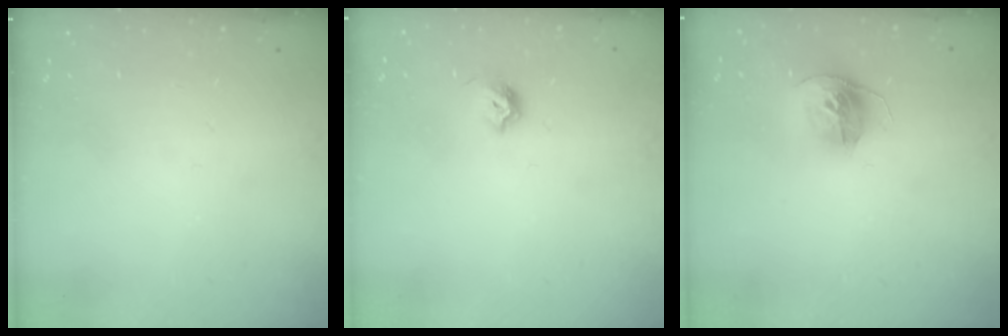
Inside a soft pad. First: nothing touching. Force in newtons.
{"total": 6.8, "press": 6.8, "slide": 1.0}
{"total": 12.0, "press": 12.0, "slide": 1.2}